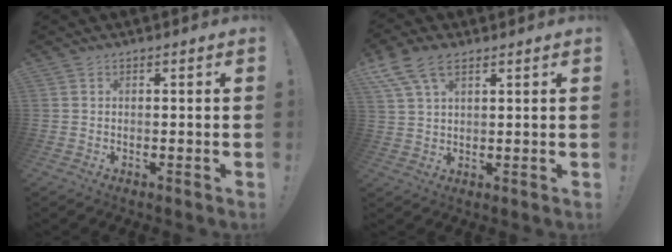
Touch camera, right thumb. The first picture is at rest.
{"total": 9.2, "force": [5.1, 5.0, 5.7], "torque": [-0.111, -0.010, 0.099]}